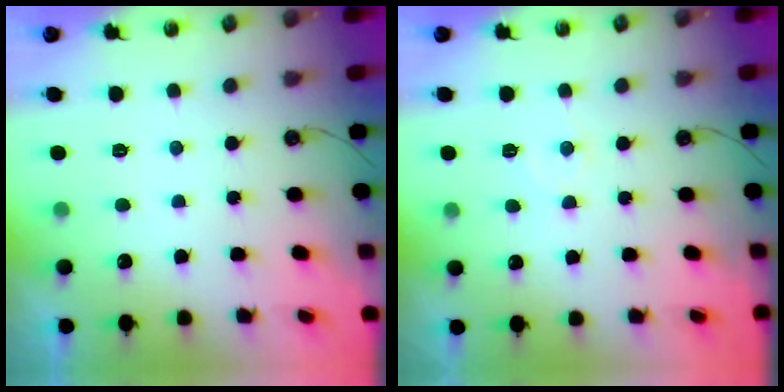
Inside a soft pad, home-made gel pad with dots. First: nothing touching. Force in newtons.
{"total": 5.5, "press": 5.4, "slide": 0.8}